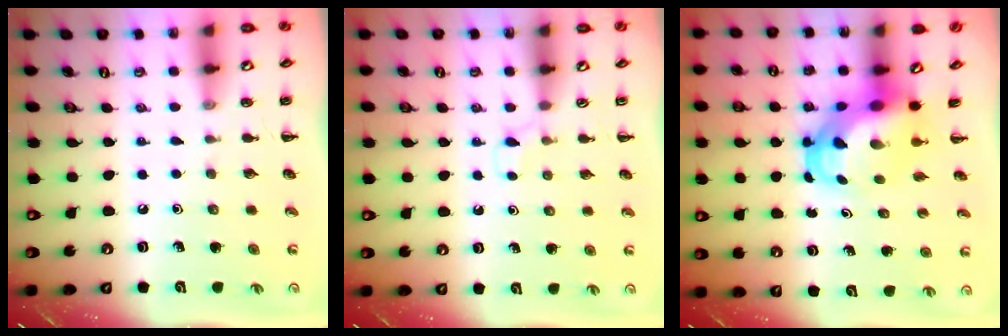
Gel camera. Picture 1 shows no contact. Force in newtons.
{"total": 2.3, "press": 2.2, "slide": 0.8}
{"total": 6.8, "press": 6.7, "slide": 1.1}